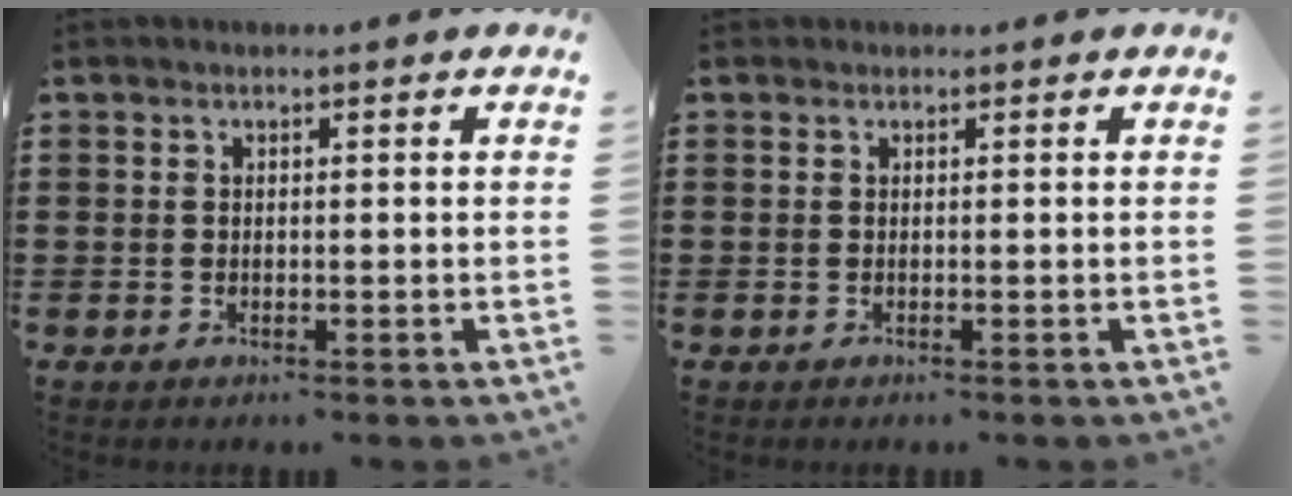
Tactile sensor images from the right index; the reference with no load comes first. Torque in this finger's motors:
{"motor_torque": [0.24, 0.35, 0.02, 0.01]}